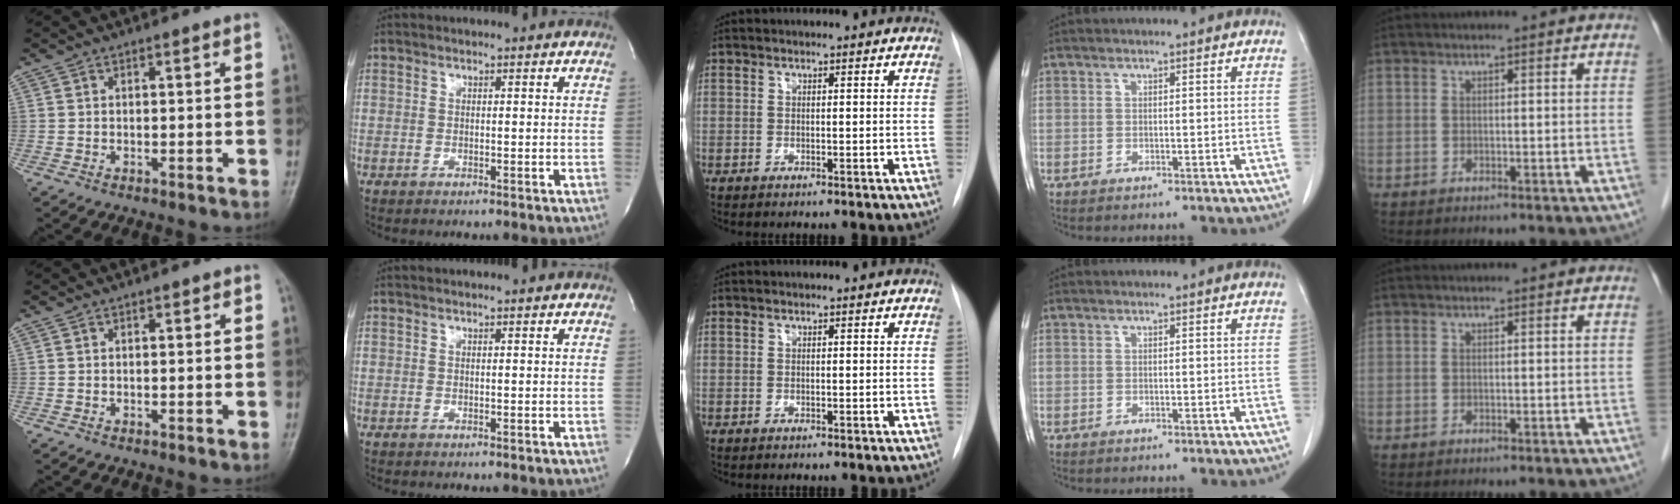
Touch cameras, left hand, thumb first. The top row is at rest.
{"index": {"total": 0.7, "force": [0.7, 0.0, 0.2], "torque": [-0.009, 0.003, 0.009]}}